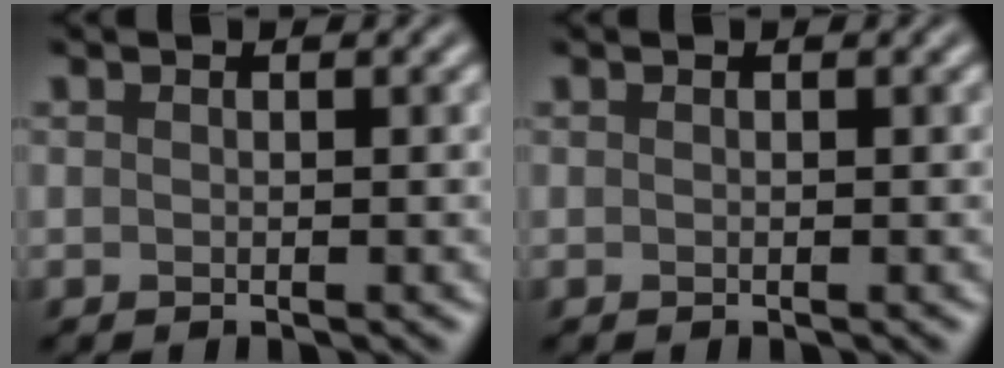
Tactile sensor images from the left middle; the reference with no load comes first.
{"total": 0.0}